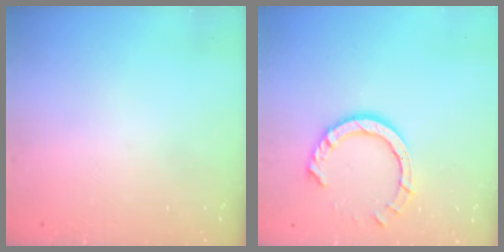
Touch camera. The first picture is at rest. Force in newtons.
{"total": 8.9, "press": 8.8, "slide": 0.8}